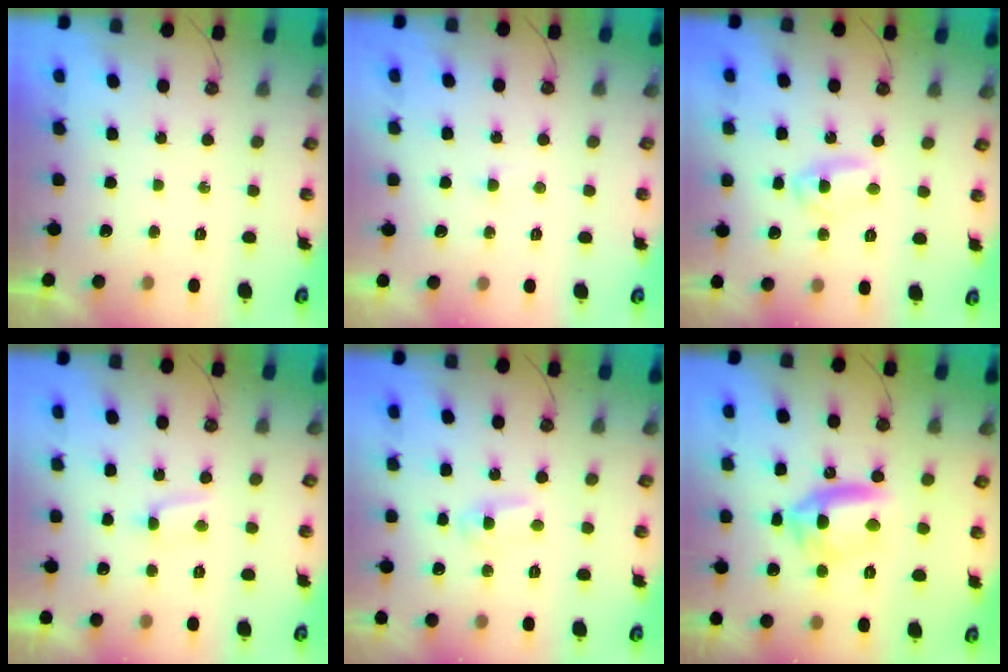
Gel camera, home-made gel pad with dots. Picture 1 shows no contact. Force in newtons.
{"total": 1.4, "press": 1.4, "slide": 0.3}
{"total": 5.4, "press": 5.4, "slide": 0.4}
{"total": 2.4, "press": 2.4, "slide": 0.3}
{"total": 1.9, "press": 1.9, "slide": 0.2}
{"total": 11.5, "press": 11.3, "slide": 2.2}